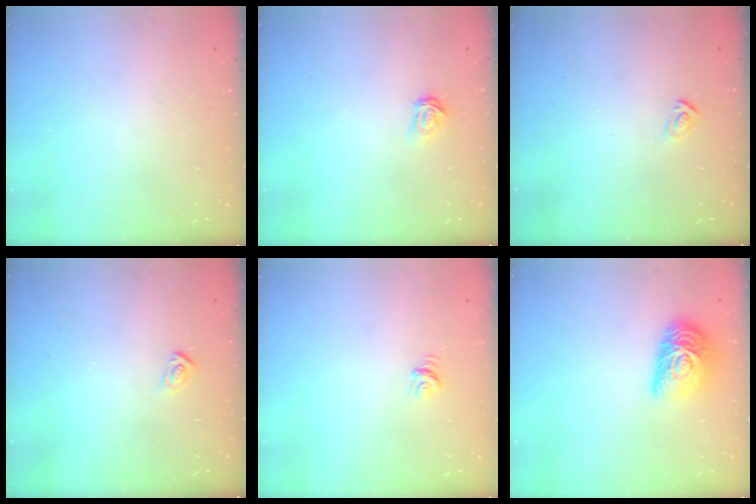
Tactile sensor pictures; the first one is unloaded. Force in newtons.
{"total": 2.8, "press": 2.7, "slide": 0.3}
{"total": 2.9, "press": 2.9, "slide": 0.3}
{"total": 2.9, "press": 2.9, "slide": 0.3}
{"total": 4.5, "press": 4.5, "slide": 0.3}
{"total": 13.5, "press": 13.5, "slide": 0.9}